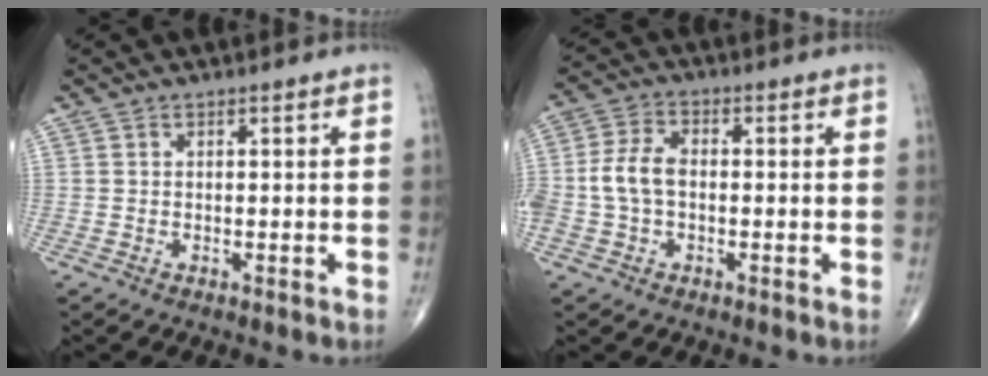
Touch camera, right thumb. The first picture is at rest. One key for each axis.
{"total": 7.0, "fx": -0.7, "fy": 4.5, "fz": 5.3, "tx": -0.118, "ty": 0.019, "tz": -0.019}